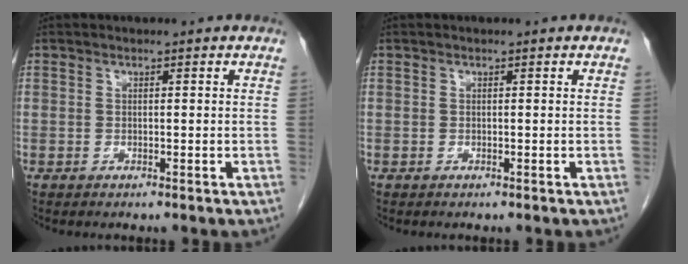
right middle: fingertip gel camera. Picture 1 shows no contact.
{"total": 0.0}